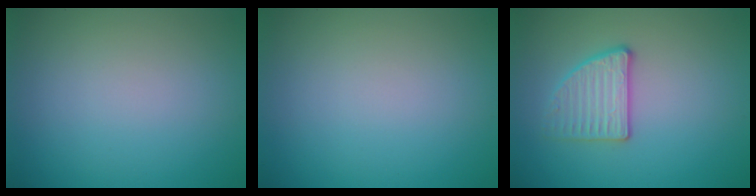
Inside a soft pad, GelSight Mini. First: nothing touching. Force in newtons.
{"total": 0.0}
{"total": 2.7, "press": 2.6, "slide": 0.8}